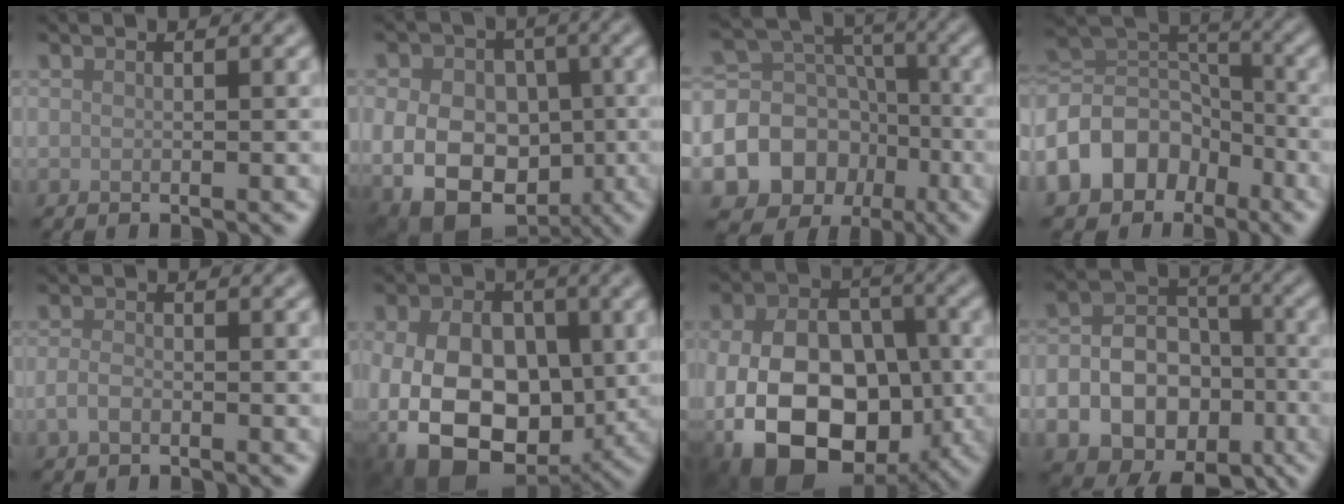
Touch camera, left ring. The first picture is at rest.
{"total": 14.4, "force": [-2.8, 11.5, 8.1], "torque": [-0.127, 0.002, -0.072]}
{"total": 11.0, "force": [-4.4, 9.3, 3.8], "torque": [-0.069, -0.004, -0.089]}
{"total": 9.3, "force": [-4.4, 7.0, 4.2], "torque": [-0.087, 0.012, -0.103]}
{"total": 1.4, "force": [-0.7, 0.8, 1.0], "torque": [-0.021, 0.000, -0.017]}
{"total": 14.5, "force": [-2.3, 10.9, 9.3], "torque": [-0.140, -0.017, -0.052]}
{"total": 15.8, "force": [-4.0, 11.9, 9.6], "torque": [-0.149, -0.024, -0.079]}
{"total": 13.7, "force": [-5.3, 10.8, 6.6], "torque": [-0.104, -0.038, -0.092]}